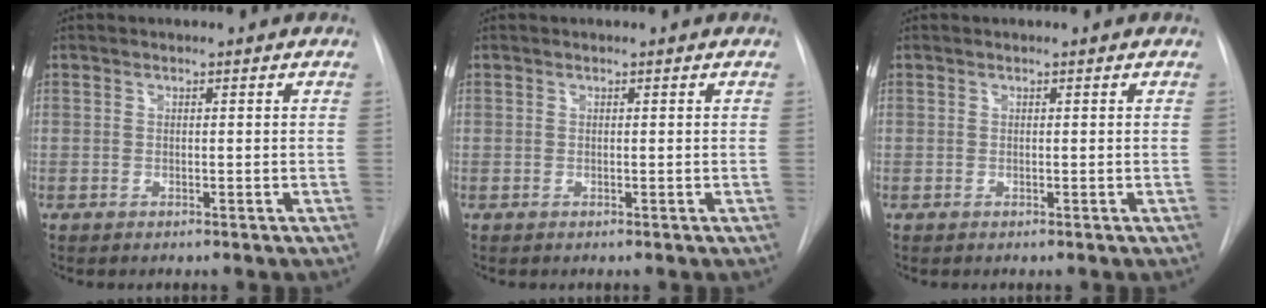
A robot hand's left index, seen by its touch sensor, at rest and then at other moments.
{"total": 0.0}
{"total": 0.0}